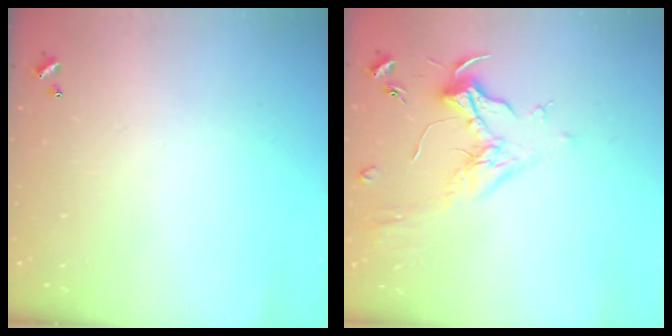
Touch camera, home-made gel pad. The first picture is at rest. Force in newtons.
{"total": 2.0, "press": 1.9, "slide": 0.7}